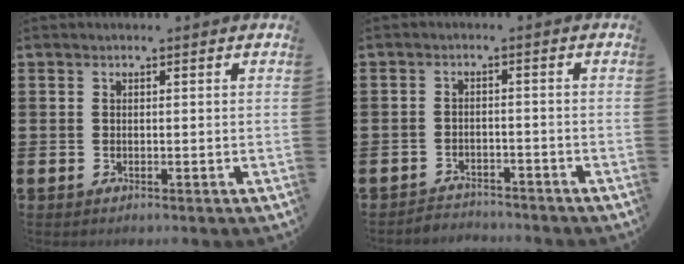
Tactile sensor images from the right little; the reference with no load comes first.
{"total": 2.2, "force": [-2.2, 0.2, -0.3], "torque": [-0.002, 0.003, -0.050]}